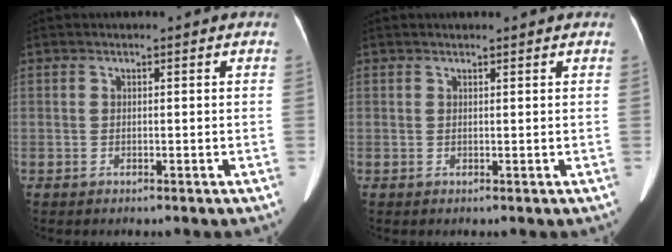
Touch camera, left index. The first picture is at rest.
{"total": 1.9, "force": [1.7, 0.1, 0.8], "torque": [-0.012, 0.015, 0.025]}